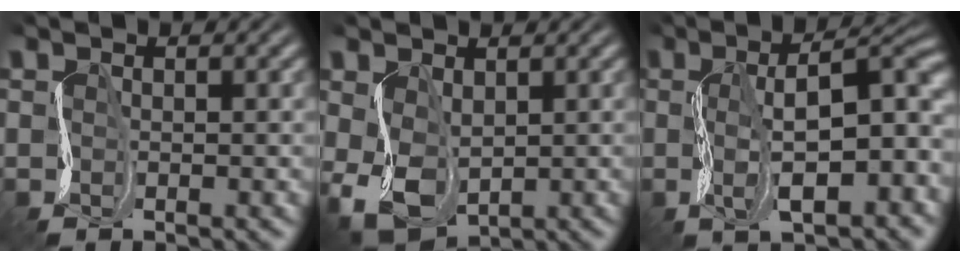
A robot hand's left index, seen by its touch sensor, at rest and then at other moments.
{"total": 3.6, "force": [-0.6, 2.7, 2.3], "torque": [-0.077, -0.010, 0.000]}
{"total": 7.9, "force": [-0.4, 2.4, 7.5], "torque": [-0.117, 0.012, -0.006]}